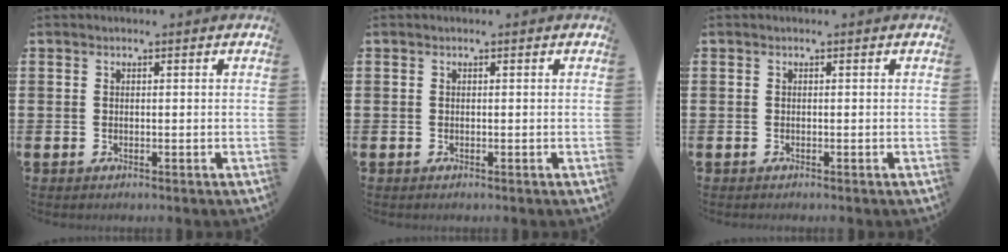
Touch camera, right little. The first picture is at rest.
{"total": 0.0}
{"total": 0.0}